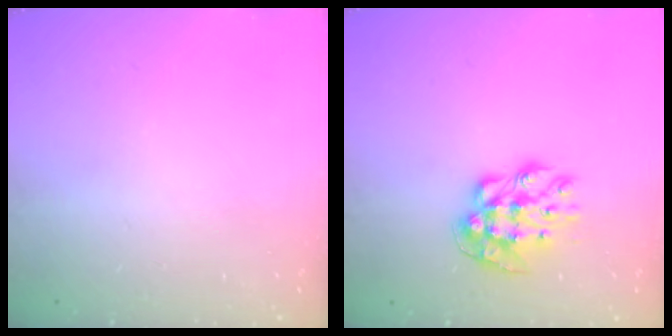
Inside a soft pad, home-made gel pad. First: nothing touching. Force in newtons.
{"total": 10.3, "press": 10.3, "slide": 0.5}